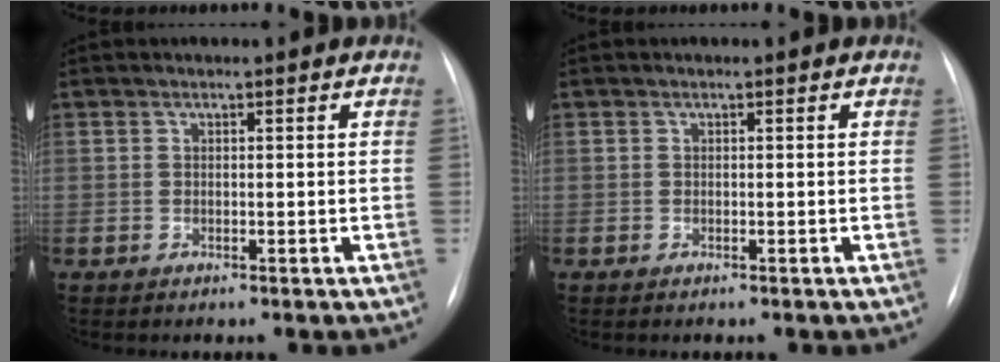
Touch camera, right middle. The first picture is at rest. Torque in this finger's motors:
{"motor_torque": [-0.19, -0.05, -0.03, -0.01]}